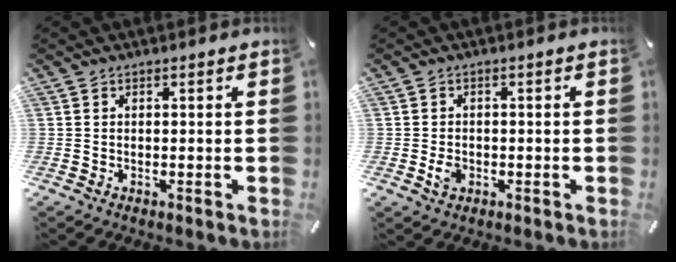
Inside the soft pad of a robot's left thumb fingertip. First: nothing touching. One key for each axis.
{"total": 2.7, "fx": -0.7, "fy": 2.0, "fz": 1.6, "tx": -0.035, "ty": 0.001, "tz": -0.015}